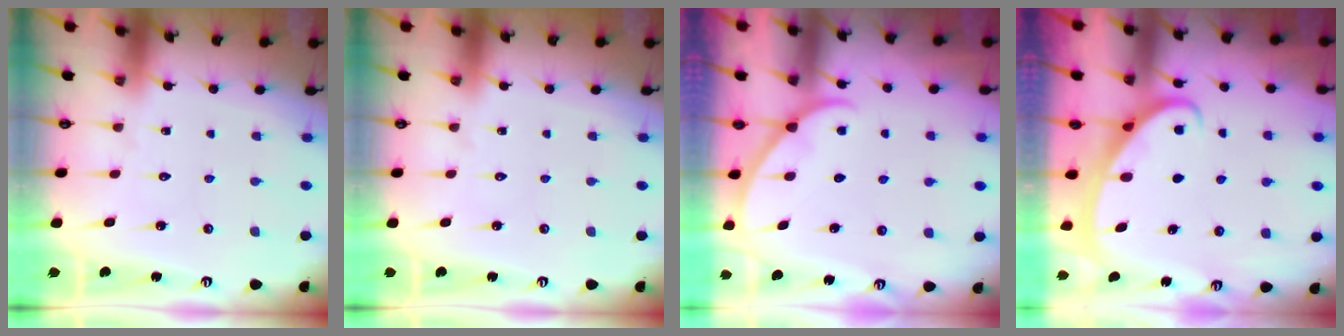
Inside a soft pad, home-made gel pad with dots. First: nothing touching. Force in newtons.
{"total": 0.0}
{"total": 2.0, "press": 2.0, "slide": 0.3}
{"total": 2.4, "press": 2.4, "slide": 0.4}